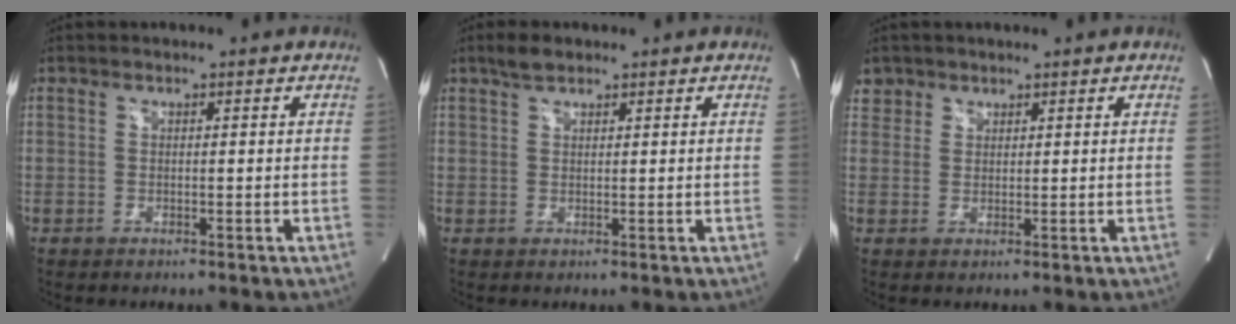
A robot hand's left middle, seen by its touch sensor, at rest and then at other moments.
{"total": 2.4, "force": [1.8, 1.0, 1.2], "torque": [-0.028, 0.008, 0.034]}
{"total": 2.4, "force": [1.6, 1.7, -0.4], "torque": [0.018, 0.007, 0.026]}